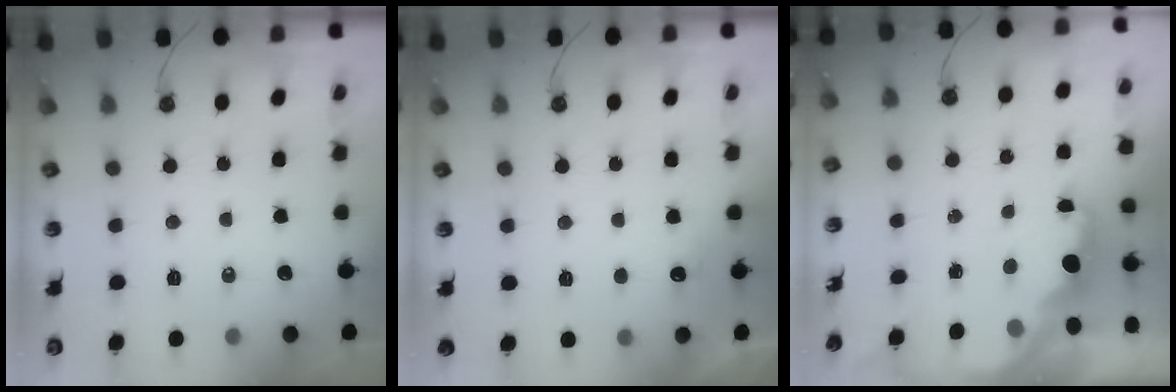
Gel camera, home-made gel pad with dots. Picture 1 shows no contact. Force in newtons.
{"total": 3.7, "press": 3.5, "slide": 1.1}
{"total": 2.2, "press": 2.1, "slide": 0.8}